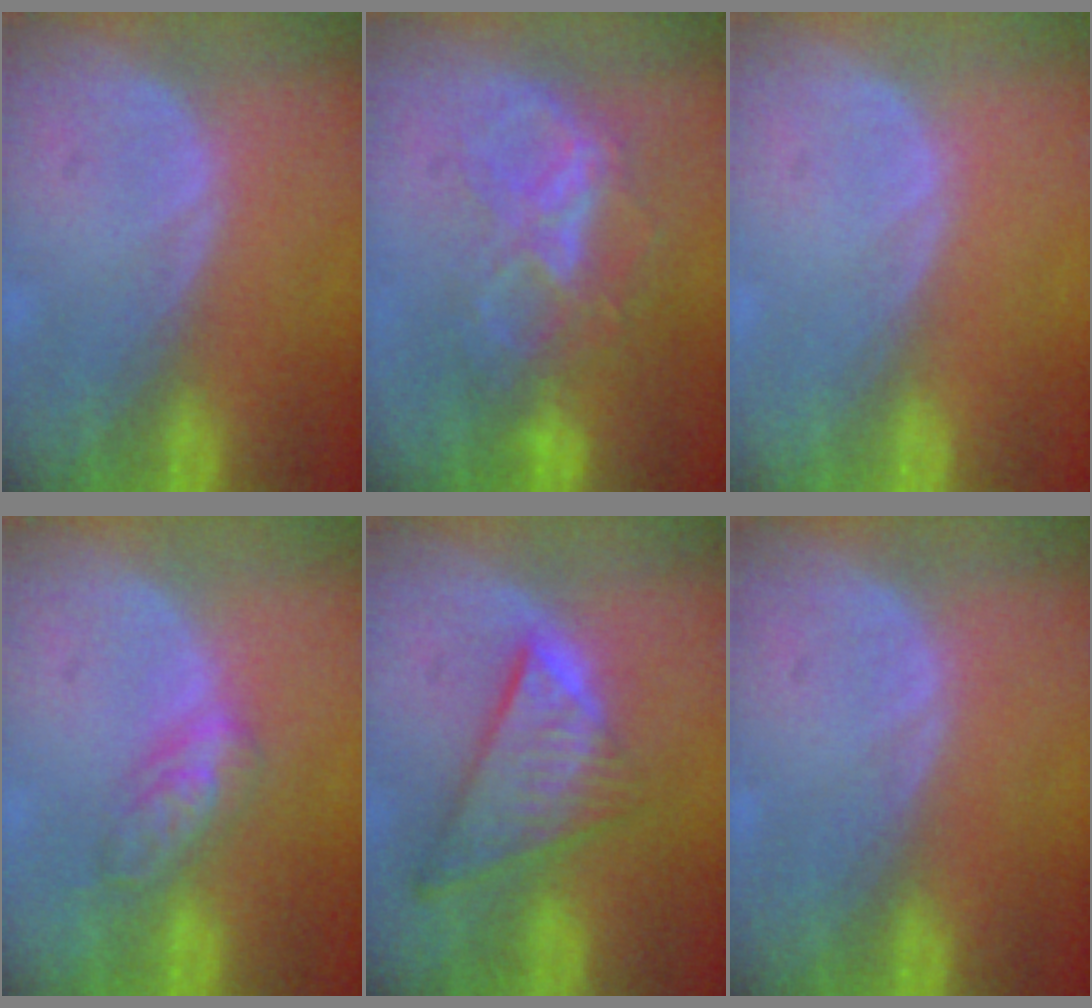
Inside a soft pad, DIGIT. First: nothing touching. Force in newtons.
{"total": 6.6, "press": 6.4, "slide": 1.5}
{"total": 0.0}
{"total": 4.7, "press": 4.5, "slide": 1.3}
{"total": 8.6, "press": 7.3, "slide": 4.5}
{"total": 0.0}